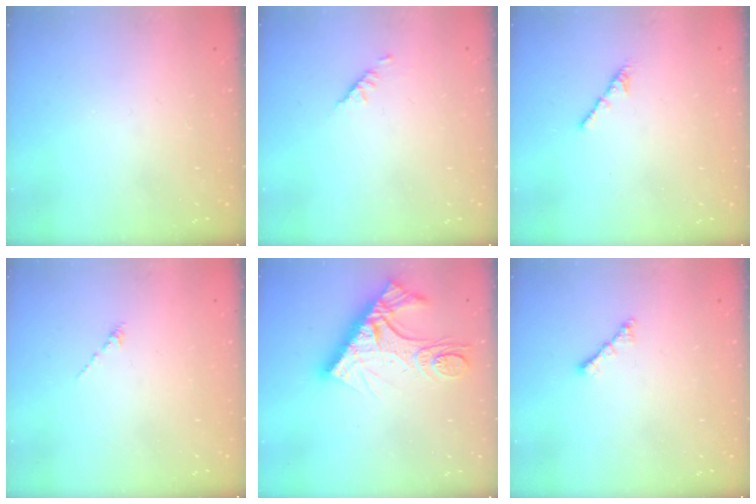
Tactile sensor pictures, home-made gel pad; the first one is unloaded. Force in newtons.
{"total": 1.9, "press": 1.8, "slide": 0.5}
{"total": 2.1, "press": 2.0, "slide": 0.7}
{"total": 0.0}
{"total": 14.2, "press": 14.1, "slide": 1.5}
{"total": 1.8, "press": 1.8, "slide": 0.5}